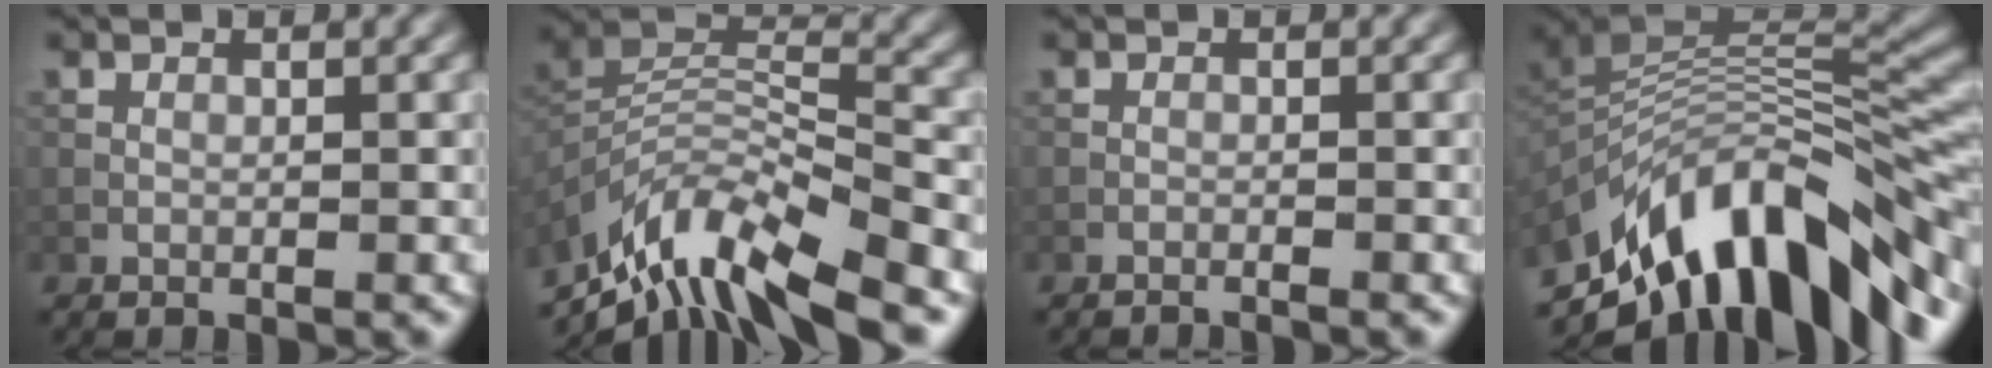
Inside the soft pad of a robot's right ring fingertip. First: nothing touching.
{"total": 10.4, "force": [-7.9, 3.2, 6.0], "torque": [-0.119, 0.005, -0.151]}
{"total": 1.0, "force": [-0.9, 0.0, 0.4], "torque": [-0.008, 0.002, -0.020]}
{"total": 13.2, "force": [-7.1, 5.5, 9.6], "torque": [-0.164, 0.031, -0.127]}